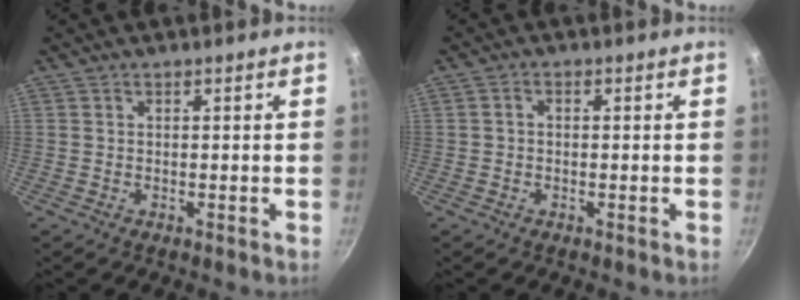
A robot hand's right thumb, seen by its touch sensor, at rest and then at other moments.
{"total": 1.3, "force": [-0.3, 1.1, 0.8], "torque": [-0.016, 0.007, -0.006]}